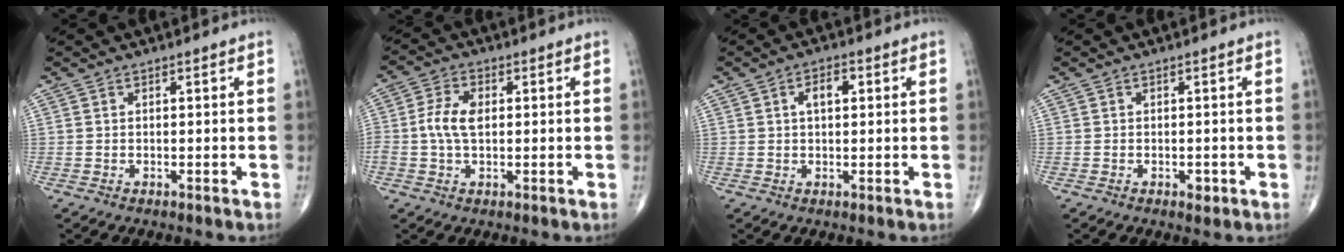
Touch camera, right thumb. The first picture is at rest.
{"total": 5.6, "force": [0.1, 3.3, 4.6], "torque": [-0.100, 0.011, -0.001]}
{"total": 3.6, "force": [1.0, 2.0, 2.9], "torque": [-0.044, 0.007, 0.014]}
{"total": 1.4, "force": [-0.6, 0.9, 1.0], "torque": [-0.007, 0.000, -0.008]}